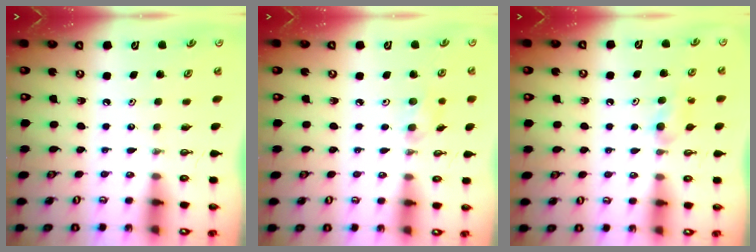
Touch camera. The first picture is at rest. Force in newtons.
{"total": 5.9, "press": 5.1, "slide": 3.0}
{"total": 4.5, "press": 4.2, "slide": 1.4}